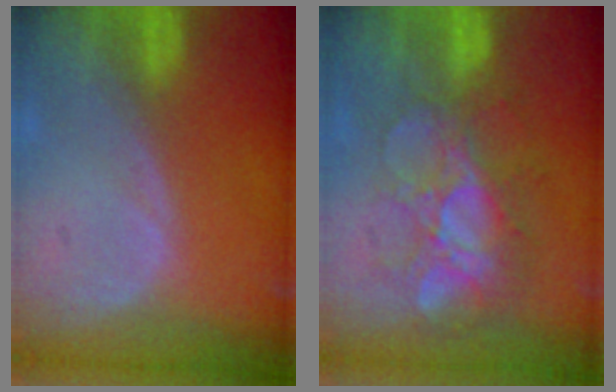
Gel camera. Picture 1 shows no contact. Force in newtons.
{"total": 9.8, "press": 8.5, "slide": 4.8}